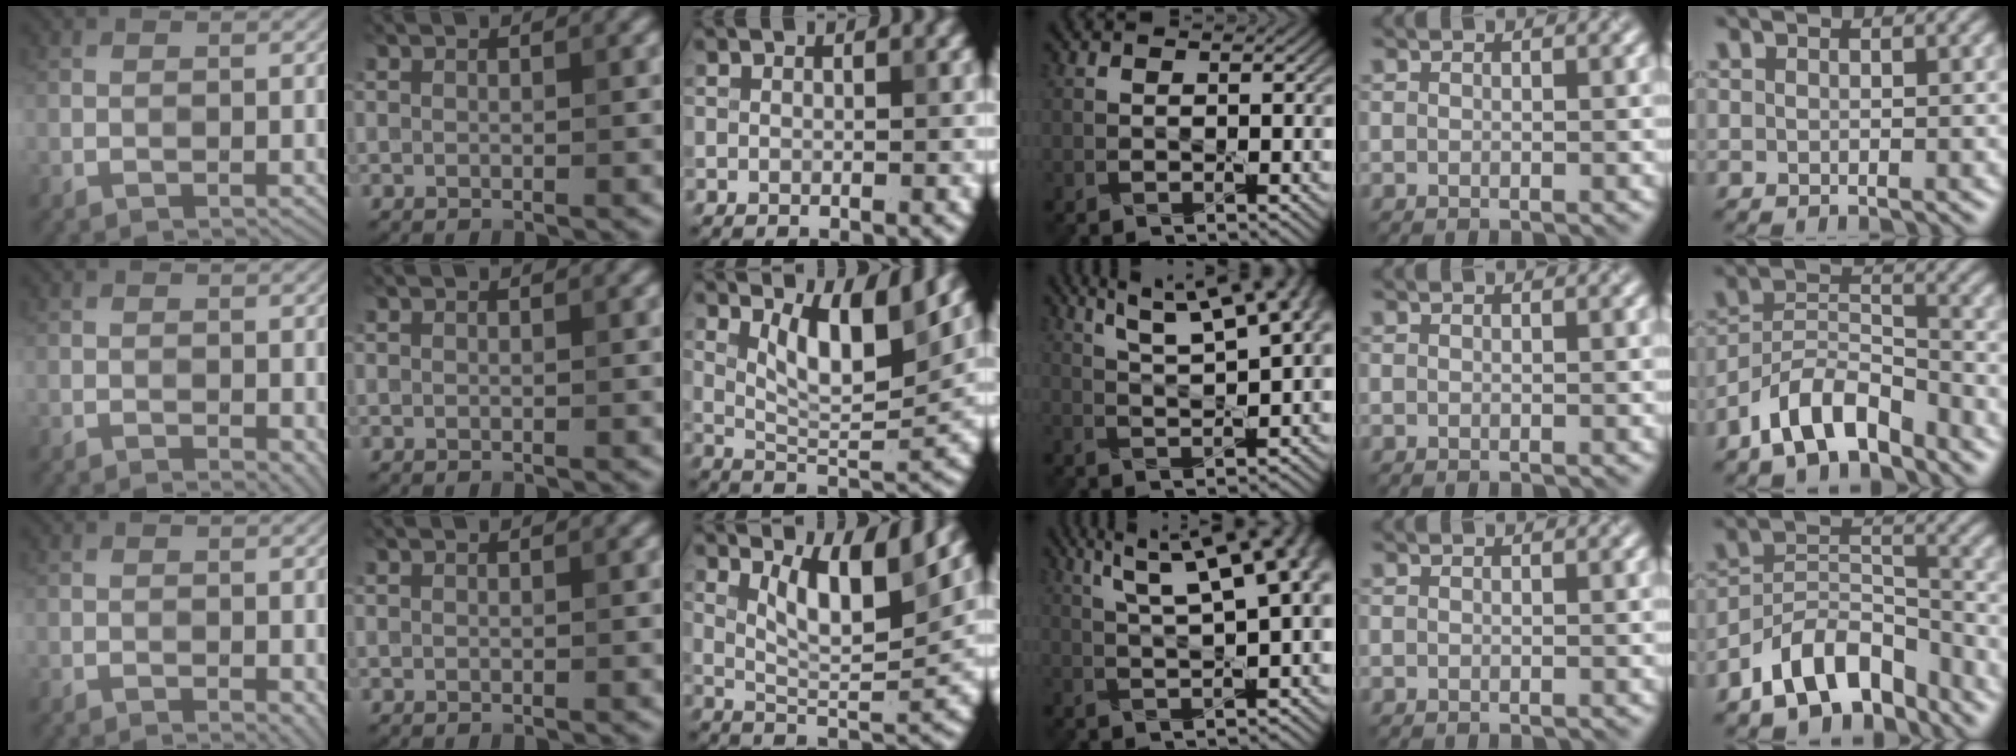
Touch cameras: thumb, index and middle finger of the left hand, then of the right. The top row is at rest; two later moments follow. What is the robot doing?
{"motion": "pour", "object": "sugar"}